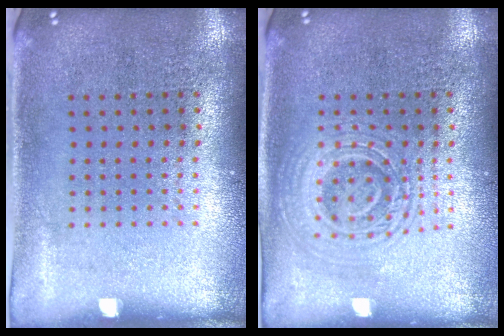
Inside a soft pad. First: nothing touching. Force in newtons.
{"total": 2.1, "press": 2.1, "slide": 0.4}